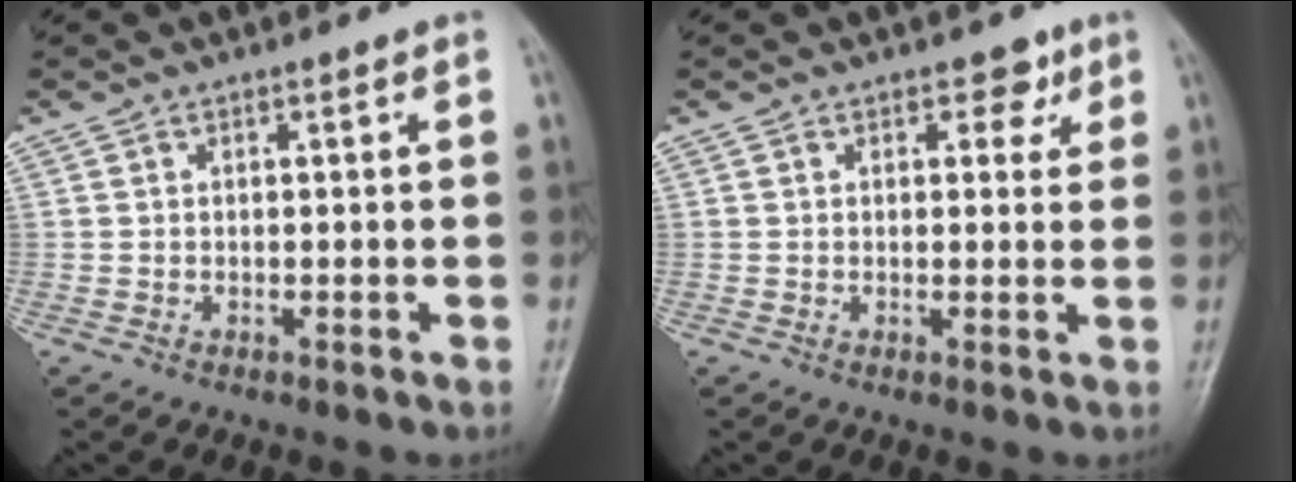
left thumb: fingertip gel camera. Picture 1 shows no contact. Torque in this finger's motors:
{"motor_torque": [-0.05, 0.03, -0.25, -0.16, 0.00]}